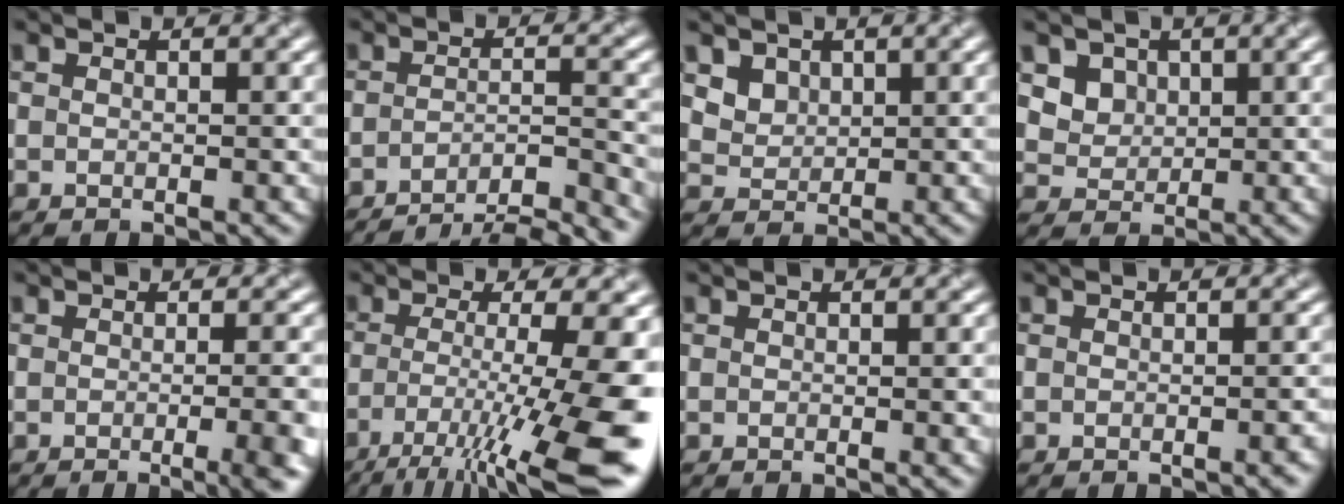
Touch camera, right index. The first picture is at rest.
{"total": 9.7, "force": [-8.5, 1.8, 4.3], "torque": [-0.056, 0.000, -0.111]}
{"total": 2.8, "force": [1.5, 2.1, 1.0], "torque": [-0.031, -0.010, 0.049]}
{"total": 3.3, "force": [1.5, 2.7, 1.2], "torque": [-0.038, -0.013, 0.050]}
{"total": 8.3, "force": [-2.2, 3.4, 7.2], "torque": [-0.038, -0.002, -0.017]}
{"total": 13.2, "force": [-6.3, 2.5, 11.4], "torque": [-0.190, -0.018, -0.103]}
{"total": 1.8, "force": [-0.2, 0.5, 1.7], "torque": [-0.014, 0.000, -0.009]}
{"total": 2.0, "force": [-0.6, 0.6, 1.9], "torque": [-0.011, 0.003, -0.009]}